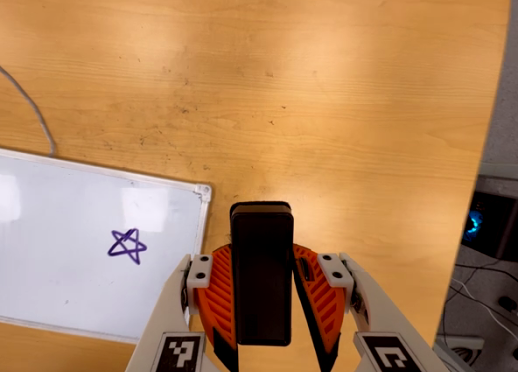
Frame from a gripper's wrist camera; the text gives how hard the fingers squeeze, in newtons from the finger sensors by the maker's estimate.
{"total": 4.9, "left": 3.8, "right": 6.0}